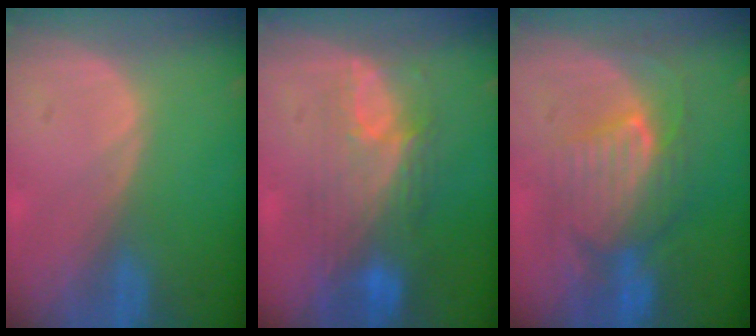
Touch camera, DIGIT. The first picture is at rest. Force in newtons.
{"total": 9.2, "press": 8.2, "slide": 4.3}
{"total": 8.4, "press": 8.3, "slide": 1.6}